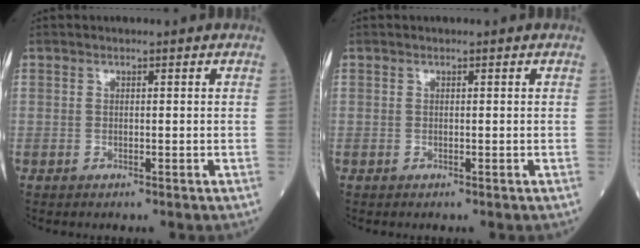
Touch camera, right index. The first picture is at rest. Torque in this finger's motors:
{"motor_torque": [0.03, 0.01, 0.00, -0.01]}